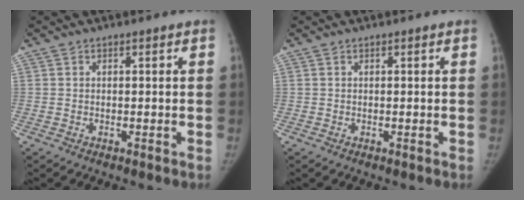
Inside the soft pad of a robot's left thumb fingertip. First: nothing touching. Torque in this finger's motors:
{"motor_torque": [0.00, 0.00, 0.17, -0.08, 0.00]}